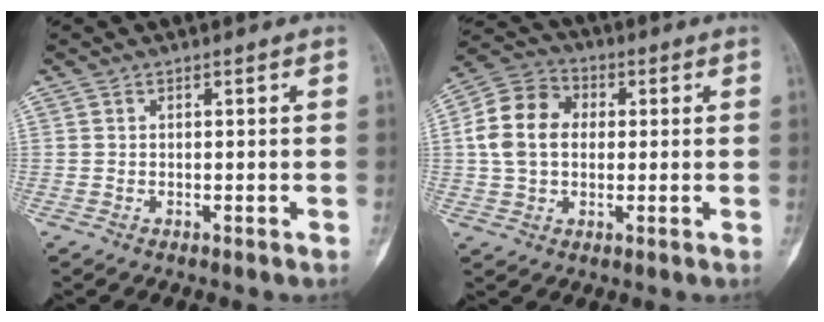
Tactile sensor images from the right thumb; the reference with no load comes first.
{"total": 11.5, "force": [1.1, 8.7, 7.6], "torque": [-0.129, 0.023, 0.010]}